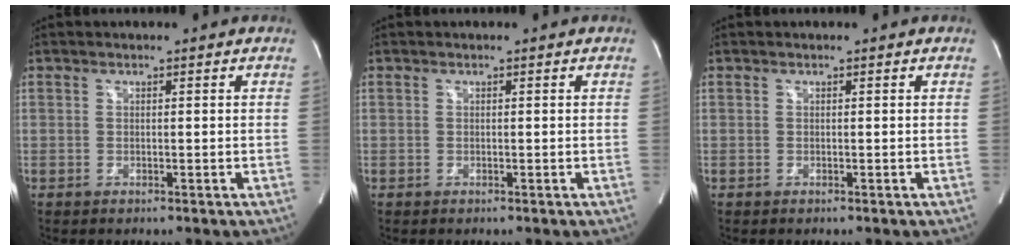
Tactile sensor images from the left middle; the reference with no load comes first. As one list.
[{"total": 0.0}, {"total": 0.0}]